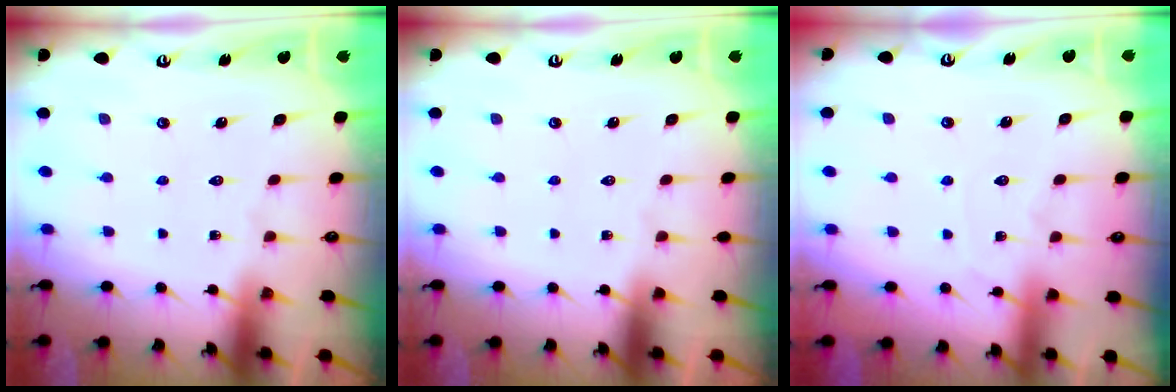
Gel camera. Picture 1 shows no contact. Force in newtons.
{"total": 0.0}
{"total": 3.7, "press": 3.6, "slide": 0.4}